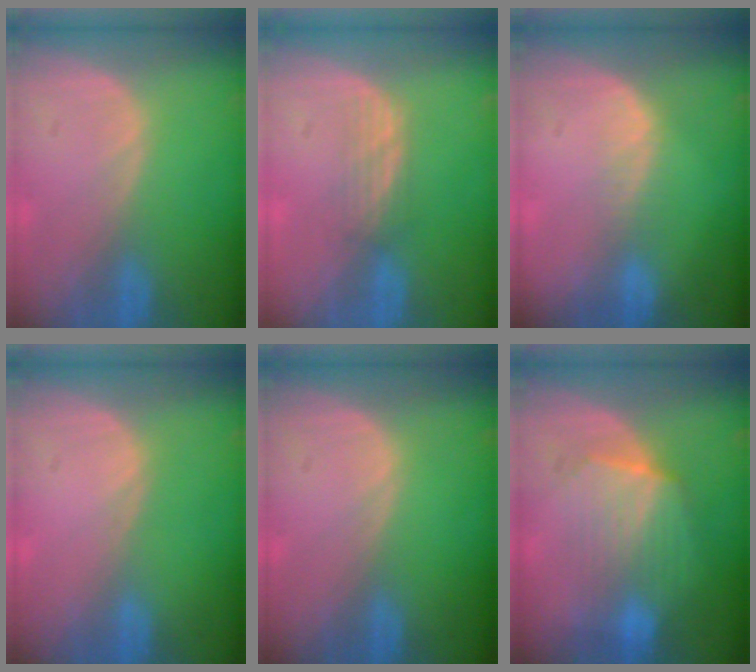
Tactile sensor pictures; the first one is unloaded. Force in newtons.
{"total": 2.4, "press": 2.3, "slide": 0.6}
{"total": 2.3, "press": 1.6, "slide": 1.6}
{"total": 0.0}
{"total": 0.0}
{"total": 7.0, "press": 6.8, "slide": 1.2}